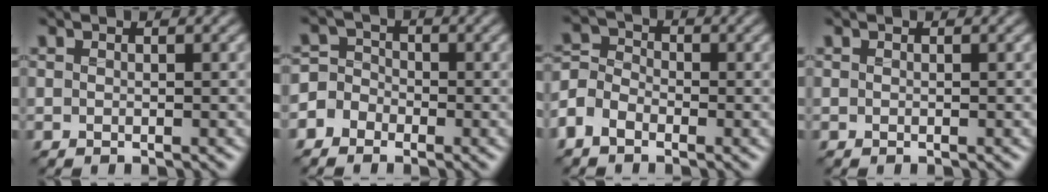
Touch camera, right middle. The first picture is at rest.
{"total": 3.3, "force": [-1.7, 2.8, 0.6], "torque": [0.008, 0.010, -0.045]}
{"total": 4.0, "force": [-2.2, 2.6, 2.1], "torque": [-0.049, 0.007, -0.057]}
{"total": 0.0}